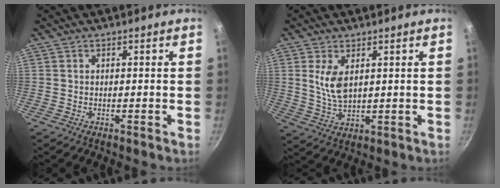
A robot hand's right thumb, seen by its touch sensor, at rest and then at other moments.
{"total": 6.4, "force": [2.0, 3.3, 5.1], "torque": [-0.092, -0.021, 0.045]}